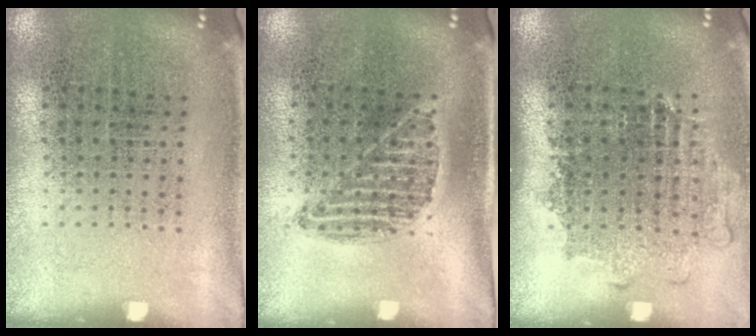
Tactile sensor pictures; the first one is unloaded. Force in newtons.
{"total": 0.9, "press": 0.8, "slide": 0.5}
{"total": 1.1, "press": 1.0, "slide": 0.4}